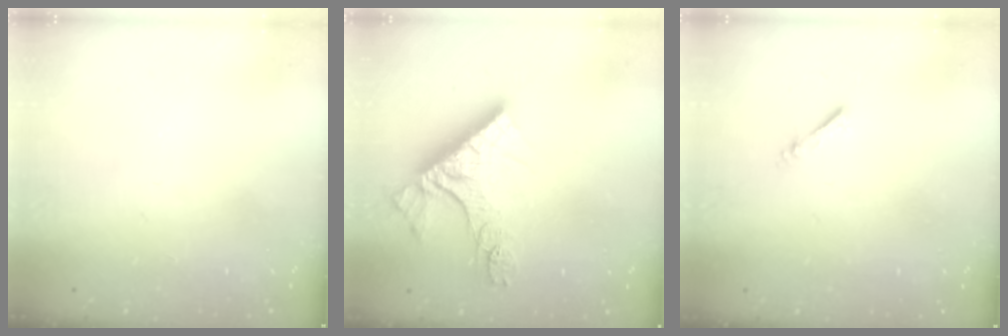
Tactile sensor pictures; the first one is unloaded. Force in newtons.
{"total": 14.3, "press": 14.3, "slide": 1.2}
{"total": 1.3, "press": 1.2, "slide": 0.3}